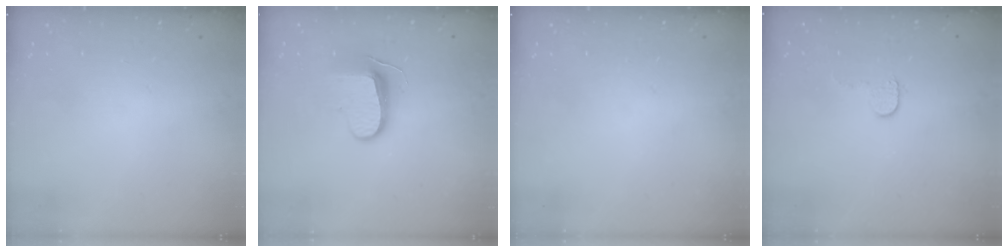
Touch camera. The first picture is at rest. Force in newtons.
{"total": 9.1, "press": 9.1, "slide": 1.0}
{"total": 0.0}
{"total": 5.0, "press": 4.9, "slide": 0.5}